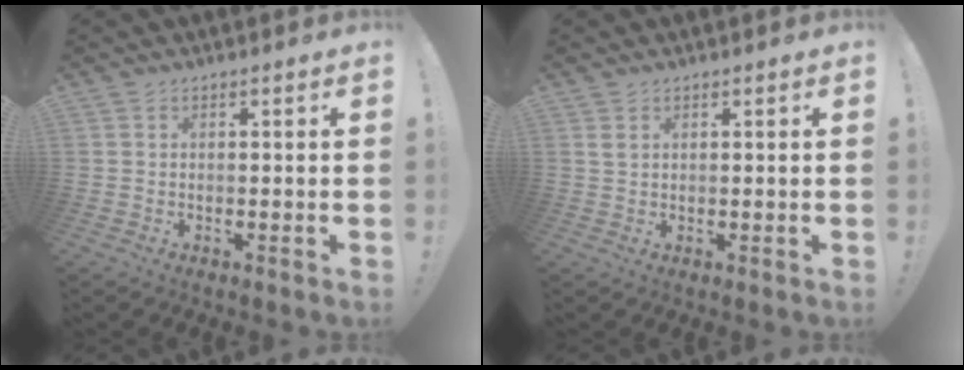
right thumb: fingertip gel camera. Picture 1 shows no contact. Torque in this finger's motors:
{"motor_torque": [-0.31, 0.14, 0.04, 0.15, -0.02]}